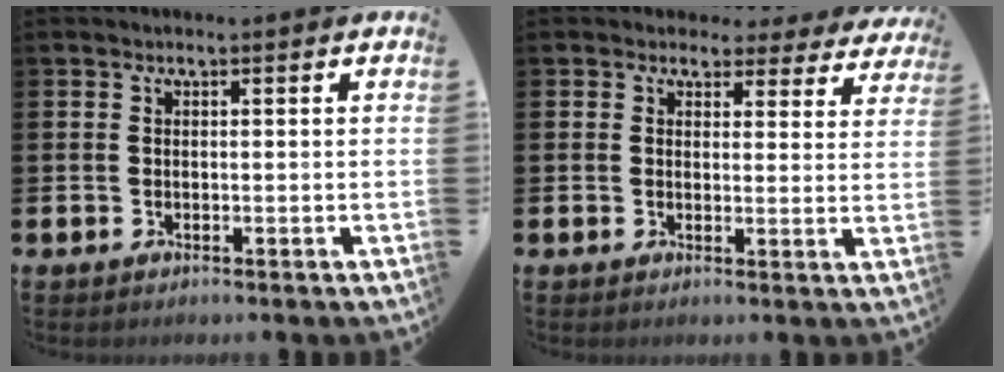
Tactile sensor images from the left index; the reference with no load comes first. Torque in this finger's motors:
{"motor_torque": [1.07, -1.07, 0.47, 0.00]}